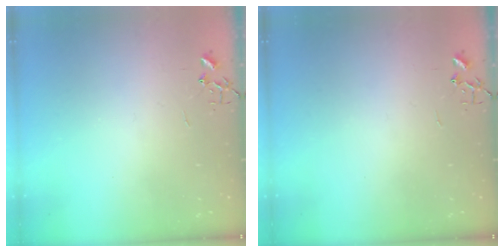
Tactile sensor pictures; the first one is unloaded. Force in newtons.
{"total": 0.0}